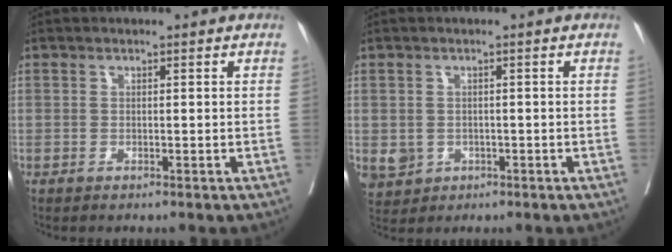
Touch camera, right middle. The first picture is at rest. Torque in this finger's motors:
{"motor_torque": [0.17, -0.22, 0.02, 0.00]}